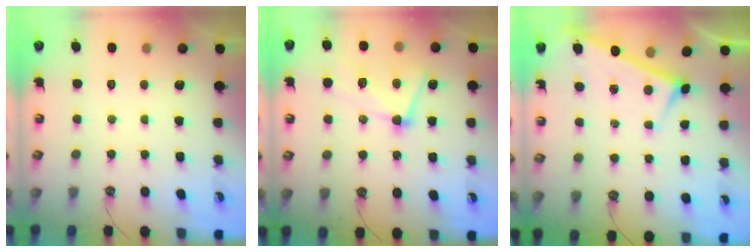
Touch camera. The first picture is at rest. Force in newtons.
{"total": 8.1, "press": 8.0, "slide": 1.3}
{"total": 3.1, "press": 3.1, "slide": 0.2}